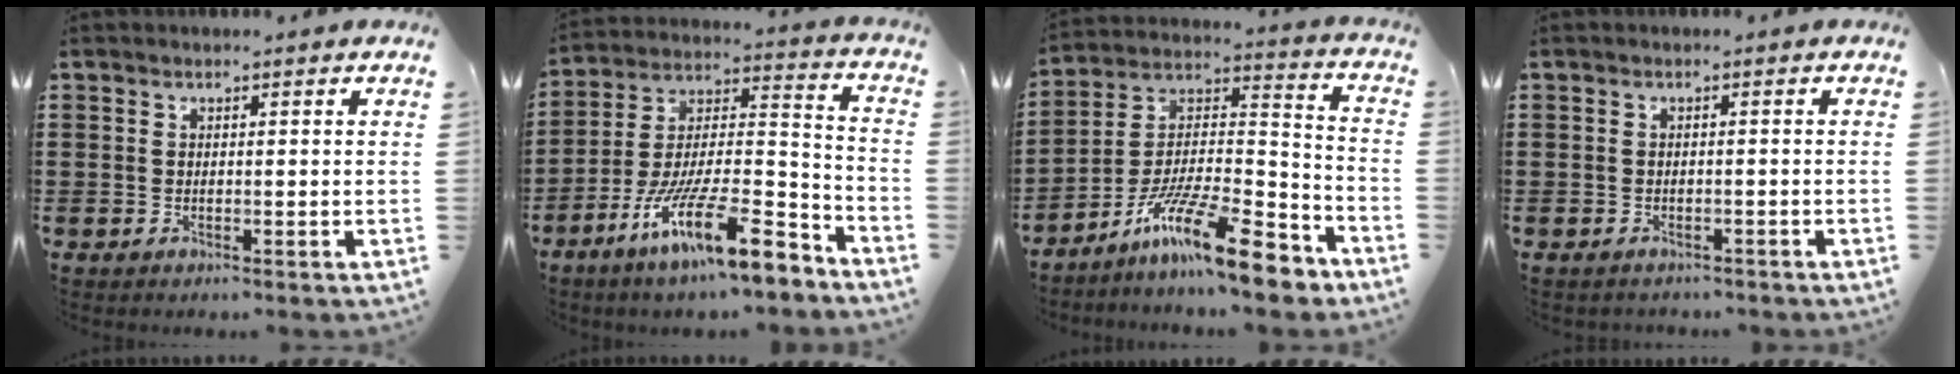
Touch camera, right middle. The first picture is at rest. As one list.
[{"total": 15.9, "force": [-11.2, 2.6, 11.0], "torque": [-0.201, 0.017, -0.203]}, {"total": 15.1, "force": [-10.8, 2.6, 10.3], "torque": [-0.188, 0.020, -0.200]}, {"total": 0.8, "force": [-0.7, 0.1, 0.1], "torque": [-0.005, -0.002, -0.015]}]